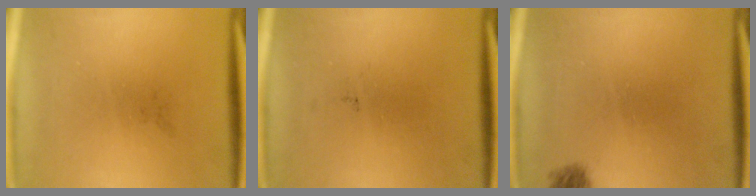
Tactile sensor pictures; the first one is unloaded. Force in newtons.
{"total": 0.0}
{"total": 1.0}